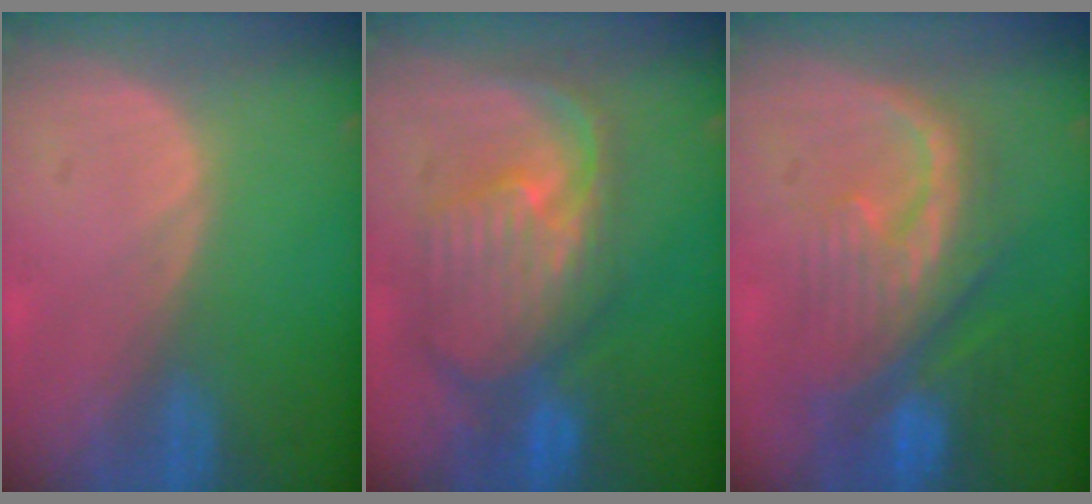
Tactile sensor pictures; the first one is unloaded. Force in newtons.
{"total": 10.5, "press": 9.4, "slide": 4.7}
{"total": 9.9, "press": 9.2, "slide": 3.7}